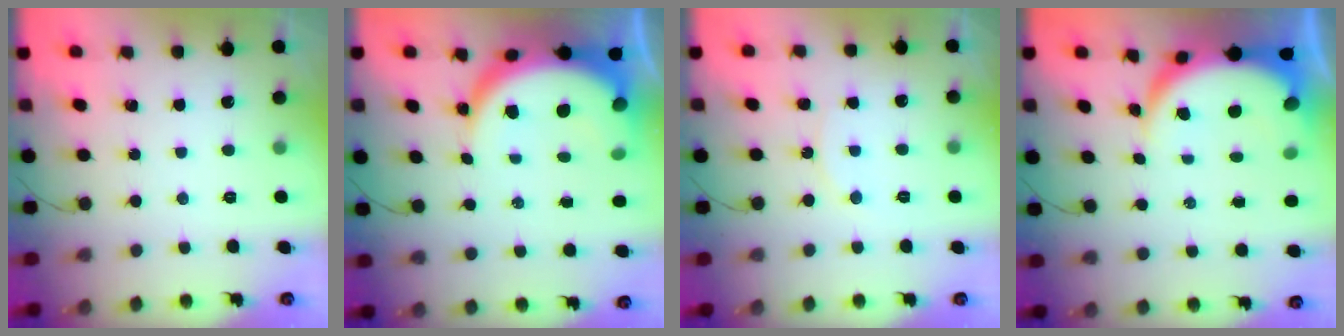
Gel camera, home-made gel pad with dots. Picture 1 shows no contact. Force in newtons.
{"total": 13.2, "press": 13.1, "slide": 1.4}
{"total": 6.3, "press": 6.3, "slide": 0.6}
{"total": 8.7, "press": 8.6, "slide": 1.6}